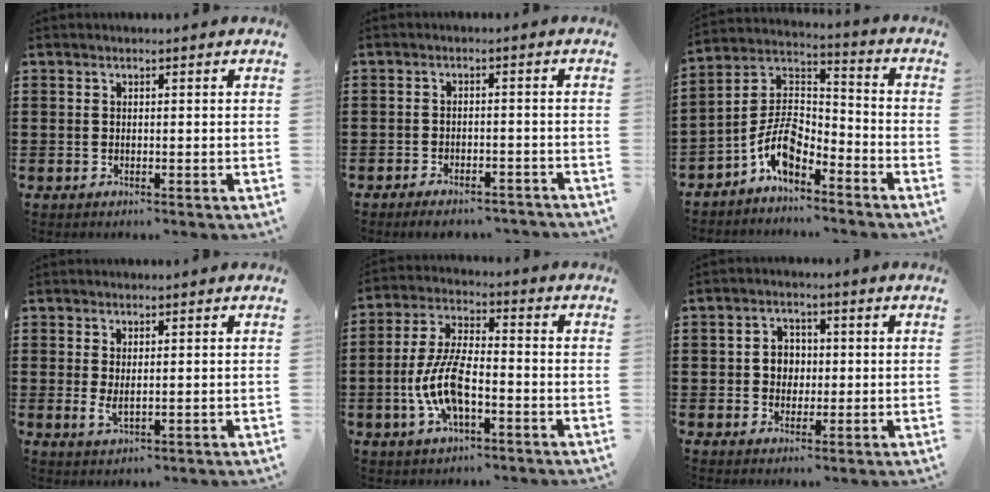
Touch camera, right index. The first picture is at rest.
{"total": 3.2, "force": [-3.1, 0.4, 0.8], "torque": [-0.013, 0.004, -0.062]}
{"total": 7.8, "force": [-5.2, 3.3, 4.9], "torque": [-0.115, -0.014, -0.104]}
{"total": 2.3, "force": [0.7, 0.9, 2.0], "torque": [-0.040, 0.002, 0.012]}
{"total": 9.2, "force": [-2.7, 3.7, 8.0], "torque": [-0.184, -0.009, -0.054]}
{"total": 3.6, "force": [-0.1, 3.3, 1.4], "torque": [-0.040, 0.010, -0.007]}